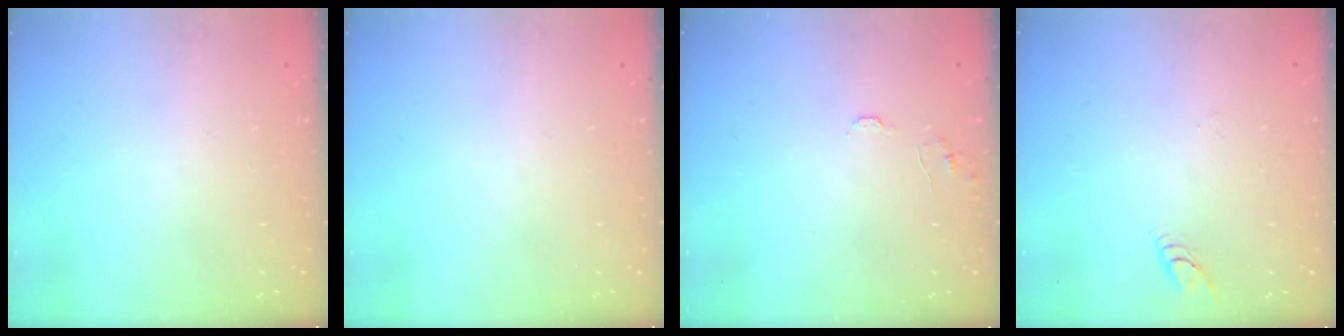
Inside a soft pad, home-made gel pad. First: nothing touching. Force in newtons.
{"total": 0.0}
{"total": 6.3, "press": 6.3, "slide": 0.5}
{"total": 3.6, "press": 3.6, "slide": 0.3}